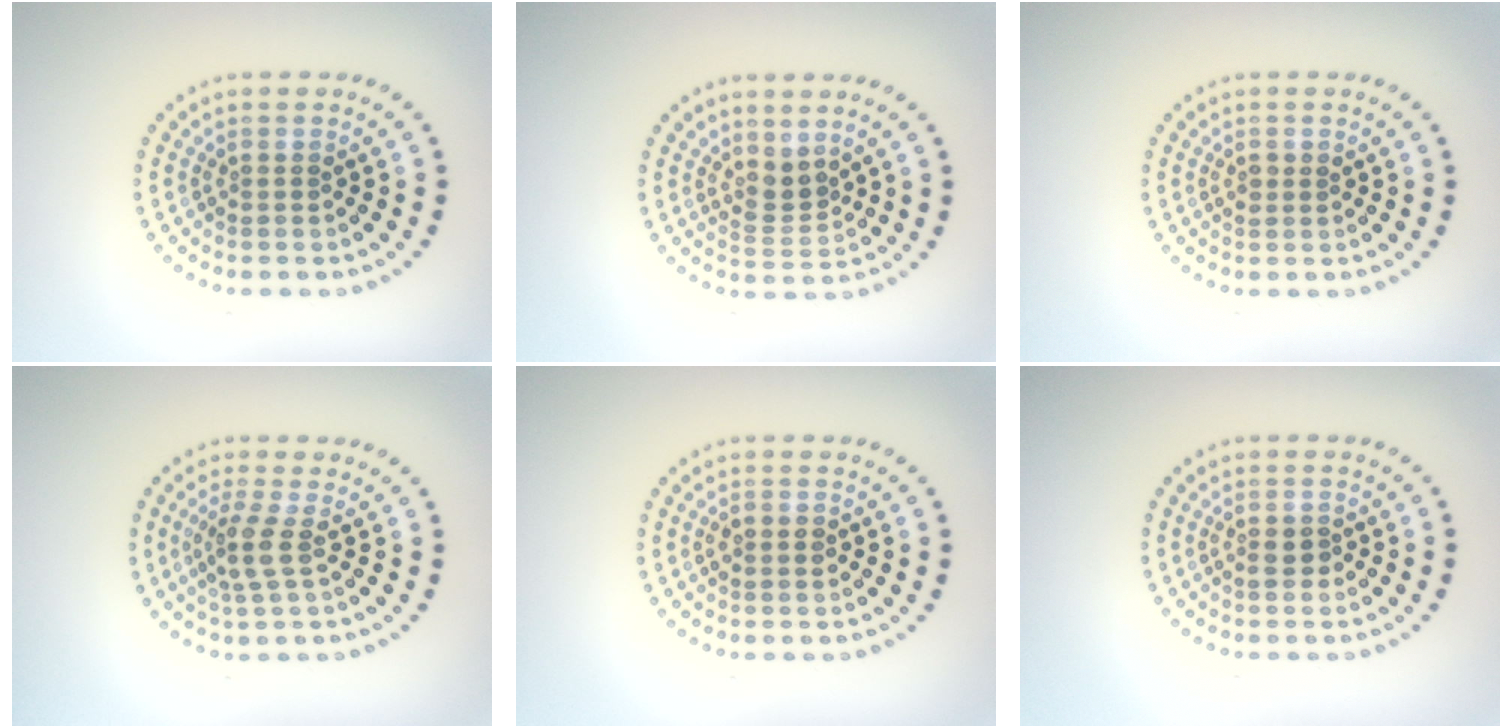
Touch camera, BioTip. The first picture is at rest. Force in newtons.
{"total": 2.3, "press": 1.7, "slide": 1.6}
{"total": 1.0, "press": 1.0, "slide": 0.1}
{"total": 2.3, "press": 1.9, "slide": 1.4}
{"total": 1.0, "press": 1.0, "slide": 0.3}
{"total": 1.4, "press": 1.4, "slide": 0.3}